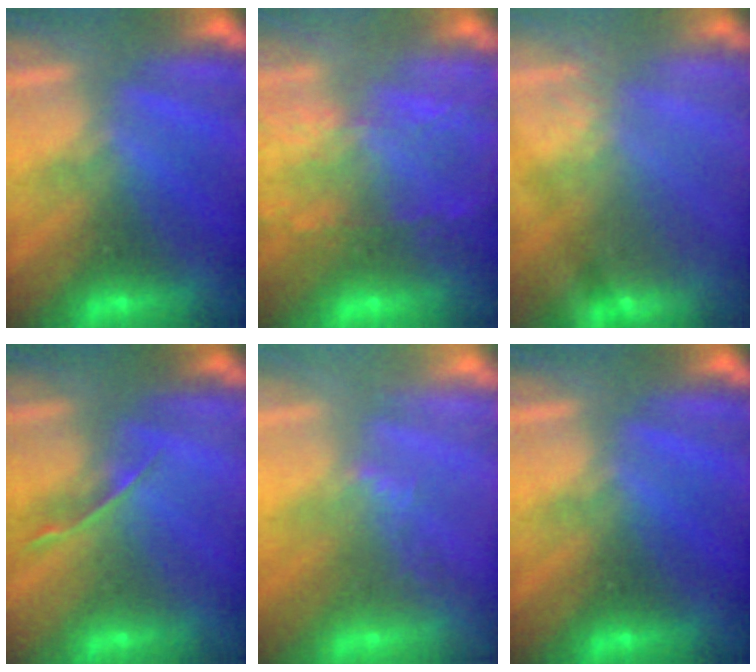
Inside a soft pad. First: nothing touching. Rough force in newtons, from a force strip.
{"total": 8.7}
{"total": 2.9}
{"total": 1.4}
{"total": 2.2}
{"total": 0.0}